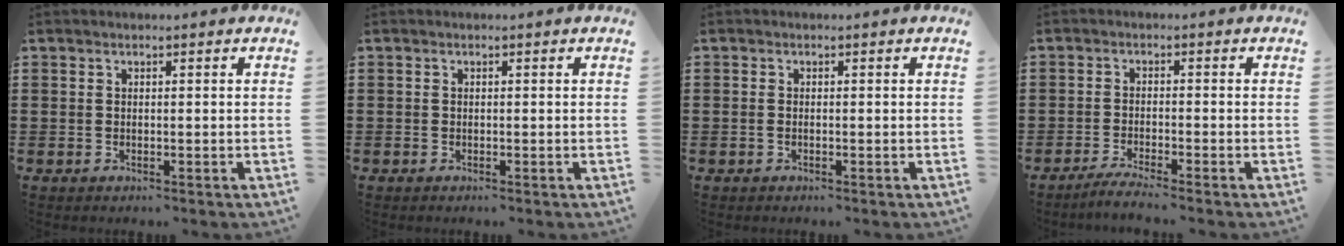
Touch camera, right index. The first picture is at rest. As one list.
[{"total": 0.0}, {"total": 0.5, "force": [-0.3, 0.2, 0.4], "torque": [-0.010, -0.003, -0.005]}, {"total": 2.2, "force": [-2.0, -0.3, 0.8], "torque": [-0.012, 0.002, -0.037]}]